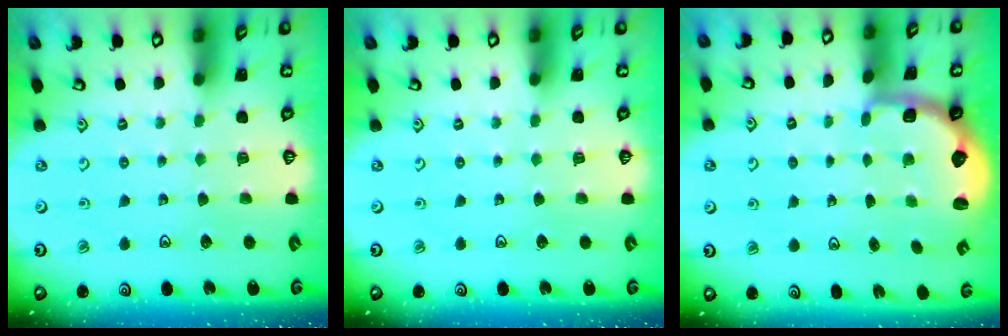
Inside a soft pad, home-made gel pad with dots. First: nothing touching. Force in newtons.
{"total": 0.0}
{"total": 2.6, "press": 2.0, "slide": 1.7}